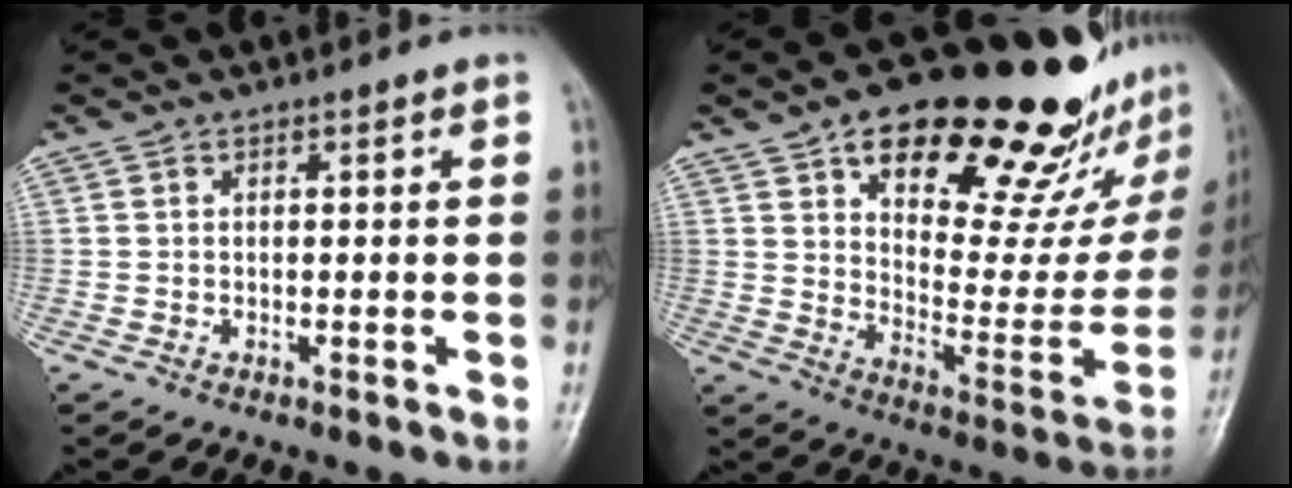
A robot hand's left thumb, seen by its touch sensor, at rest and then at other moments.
{"total": 30.5, "force": [18.7, 12.6, 20.6], "torque": [-0.245, -0.056, 0.276]}